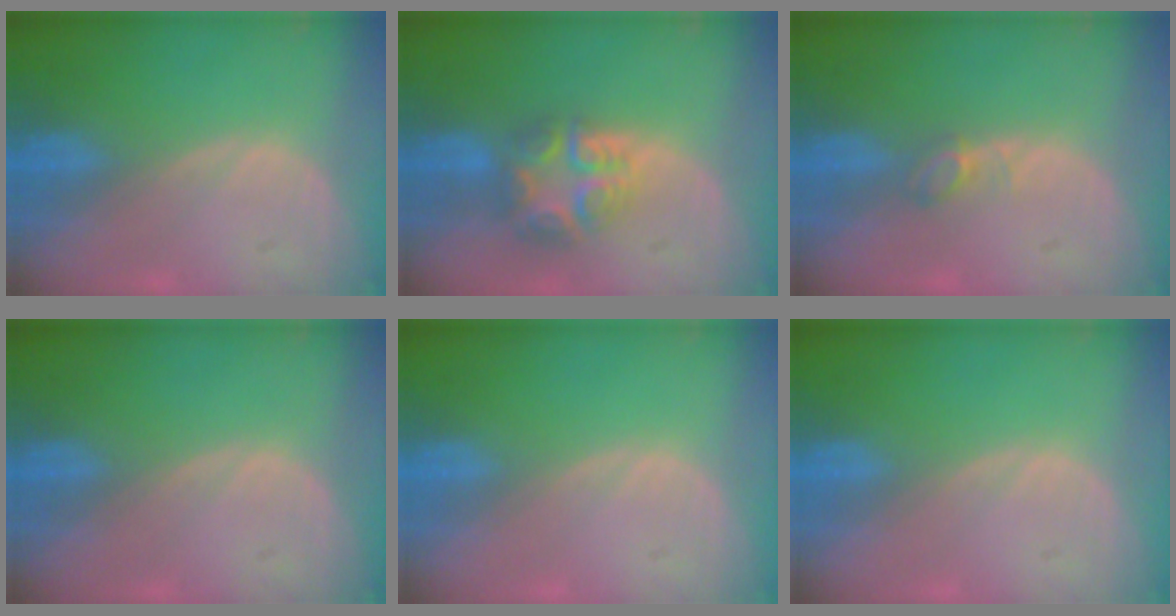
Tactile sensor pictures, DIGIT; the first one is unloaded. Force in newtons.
{"total": 7.8, "press": 6.7, "slide": 3.9}
{"total": 2.1, "press": 2.1, "slide": 0.4}
{"total": 0.0}
{"total": 0.0}
{"total": 0.0}